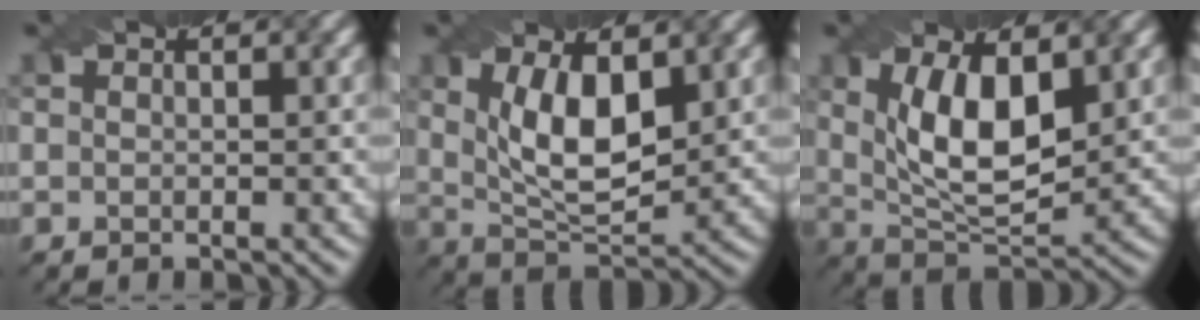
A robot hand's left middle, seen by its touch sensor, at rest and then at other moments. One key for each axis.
{"total": 7.1, "fx": 1.7, "fy": 3.1, "fz": 6.1, "tx": -0.117, "ty": -0.003, "tz": 0.035}
{"total": 8.1, "fx": 1.9, "fy": 3.5, "fz": 7.0, "tx": -0.136, "ty": -0.003, "tz": 0.035}